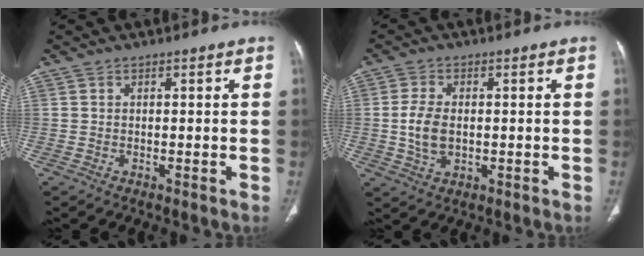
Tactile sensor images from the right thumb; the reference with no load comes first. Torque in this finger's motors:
{"motor_torque": [-0.31, 0.59, 0.40, 0.78, 0.29]}